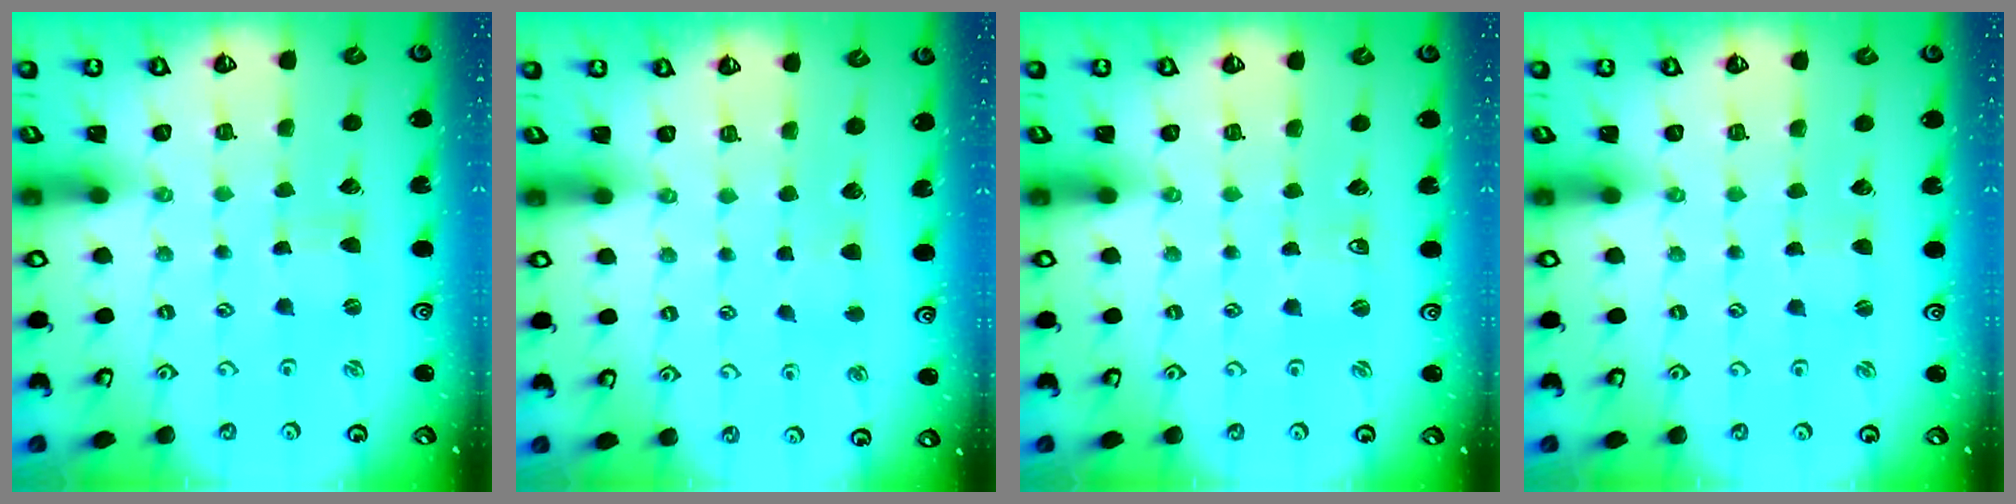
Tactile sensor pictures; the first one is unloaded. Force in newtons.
{"total": 2.9, "press": 2.8, "slide": 0.4}
{"total": 2.3, "press": 2.3, "slide": 0.4}
{"total": 1.0, "press": 0.9, "slide": 0.1}